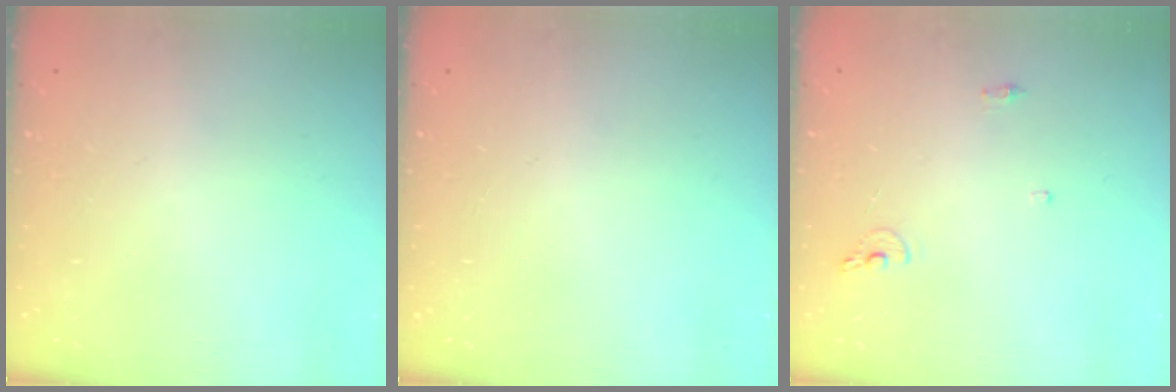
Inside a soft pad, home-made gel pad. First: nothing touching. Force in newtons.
{"total": 0.0}
{"total": 6.6, "press": 6.6, "slide": 0.7}